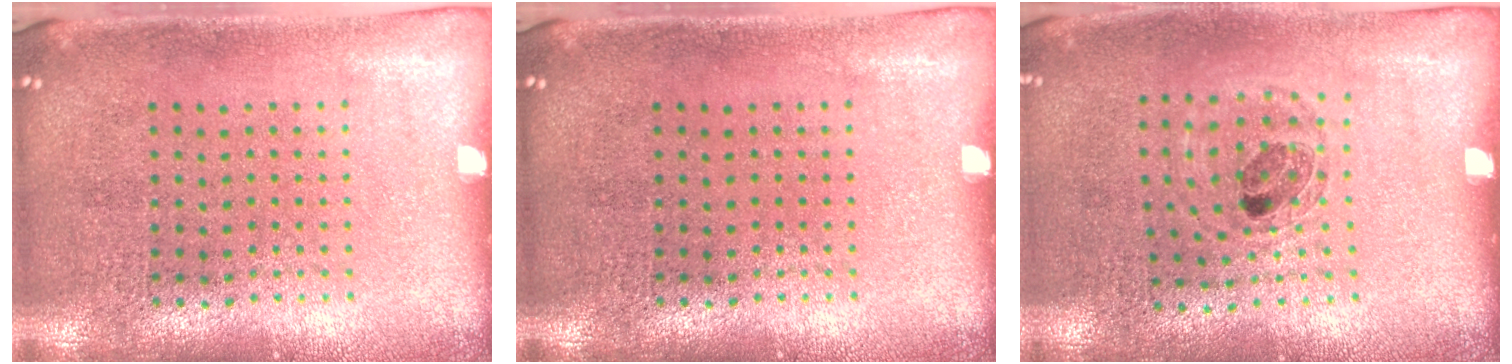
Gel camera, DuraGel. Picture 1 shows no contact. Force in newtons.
{"total": 0.0}
{"total": 0.8, "press": 0.8, "slide": 0.2}